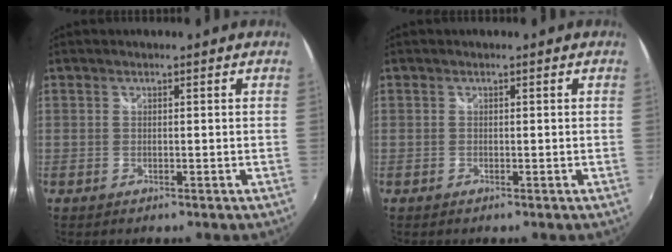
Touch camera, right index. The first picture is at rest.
{"total": 0.0}